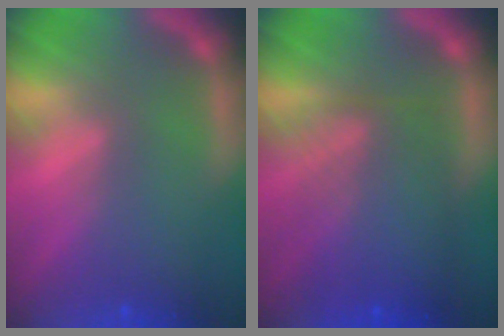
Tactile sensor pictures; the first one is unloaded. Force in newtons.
{"total": 7.6}